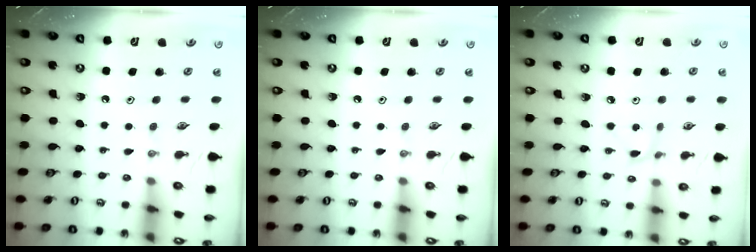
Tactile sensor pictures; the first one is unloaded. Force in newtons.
{"total": 0.0}
{"total": 2.1, "press": 2.1, "slide": 0.3}